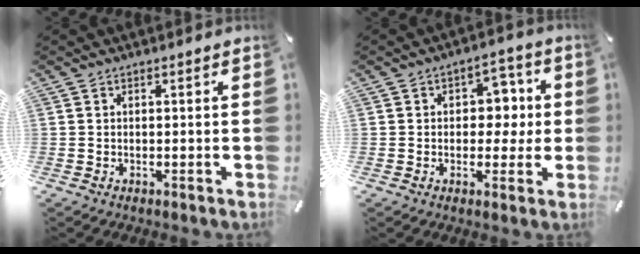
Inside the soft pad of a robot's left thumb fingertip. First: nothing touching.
{"total": 7.4, "force": [0.2, 6.0, 4.3], "torque": [-0.043, 0.003, -0.003]}